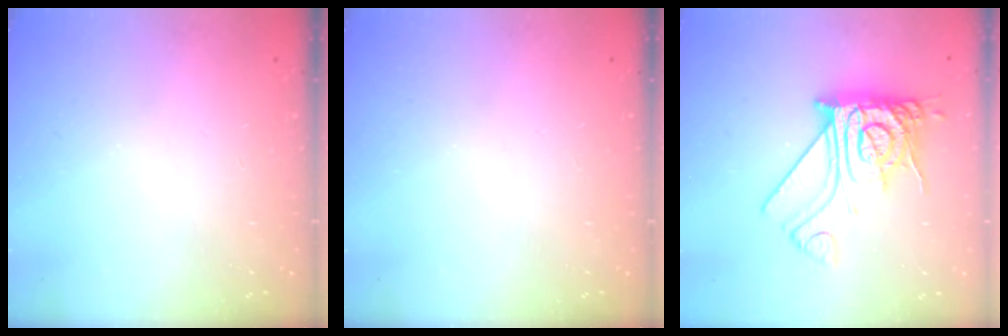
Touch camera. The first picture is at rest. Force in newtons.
{"total": 0.0}
{"total": 15.8, "press": 15.7, "slide": 1.4}